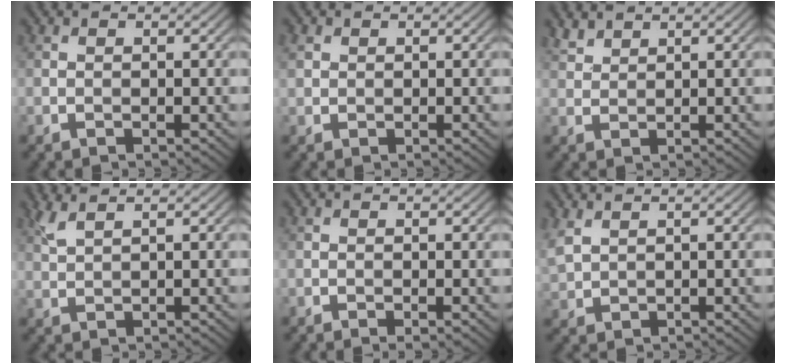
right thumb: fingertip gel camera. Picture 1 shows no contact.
{"total": 1.6, "force": [0.8, 1.3, 0.6], "torque": [-0.018, 0.004, 0.020]}
{"total": 2.2, "force": [2.0, 0.7, 0.7], "torque": [-0.018, 0.004, 0.047]}
{"total": 2.5, "force": [1.8, 0.5, 1.7], "torque": [-0.043, 0.011, 0.044]}
{"total": 0.7, "force": [-0.2, 0.1, 0.6], "torque": [-0.012, -0.004, -0.004]}
{"total": 3.0, "force": [2.0, 1.3, 1.7], "torque": [-0.058, 0.008, 0.049]}